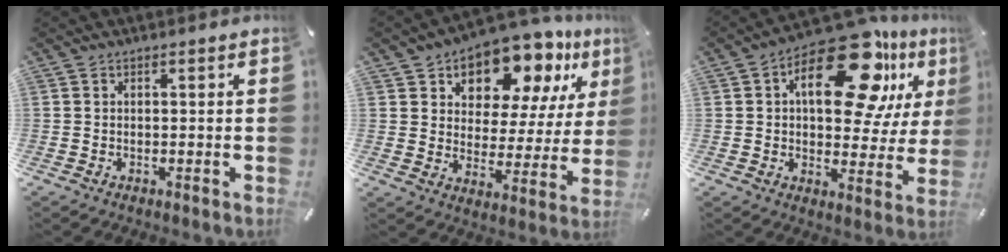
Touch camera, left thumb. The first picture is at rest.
{"total": 12.9, "force": [10.5, 6.5, 3.8], "torque": [-0.070, -0.092, 0.185]}
{"total": 22.1, "force": [10.4, 11.1, 15.9], "torque": [-0.224, -0.056, 0.170]}